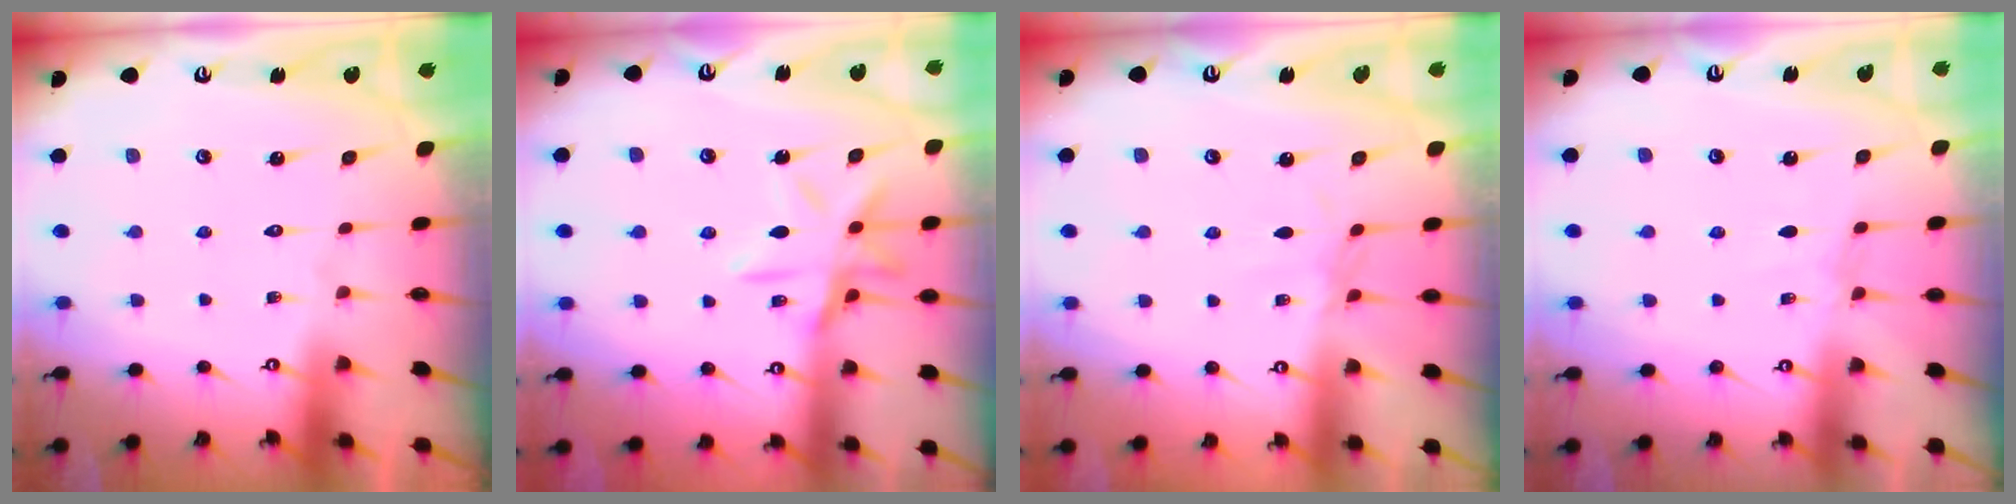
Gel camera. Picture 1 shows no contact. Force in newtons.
{"total": 13.1, "press": 13.1, "slide": 0.9}
{"total": 2.3, "press": 2.3, "slide": 0.5}
{"total": 2.5, "press": 2.5, "slide": 0.3}